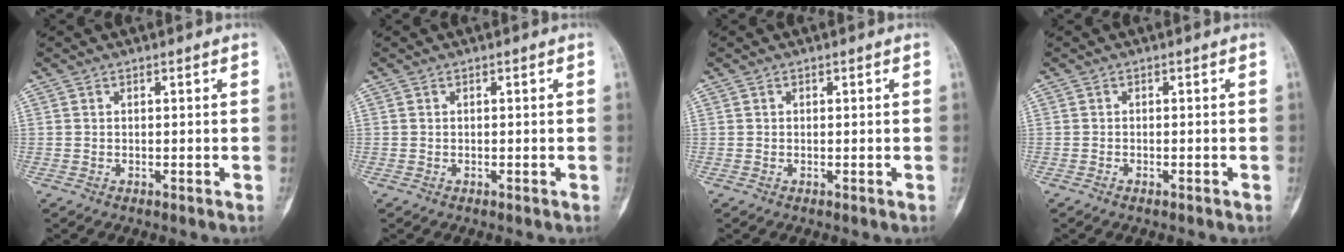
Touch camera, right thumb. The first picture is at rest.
{"total": 0.0}
{"total": 0.0}
{"total": 0.8, "force": [-0.6, 0.2, 0.5], "torque": [-0.011, 0.003, -0.008]}